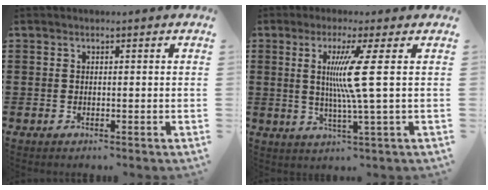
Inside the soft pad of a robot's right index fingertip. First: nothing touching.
{"total": 8.2, "force": [1.1, -1.3, 8.0], "torque": [-0.166, -0.015, 0.004]}